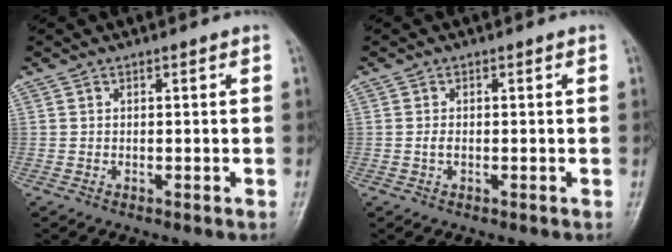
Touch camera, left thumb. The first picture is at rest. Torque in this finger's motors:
{"motor_torque": [-0.13, 0.14, 0.32, 0.10, 0.01]}